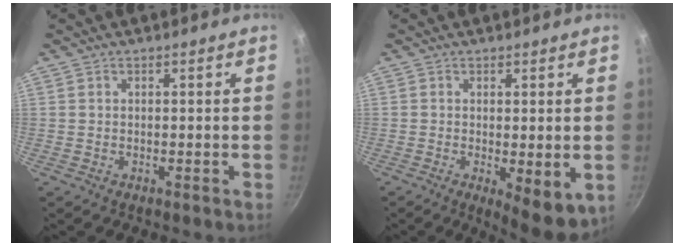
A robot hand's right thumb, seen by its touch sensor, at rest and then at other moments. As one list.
[{"total": 7.7, "force": [-1.9, 2.4, 7.0], "torque": [-0.099, -0.023, -0.023]}]